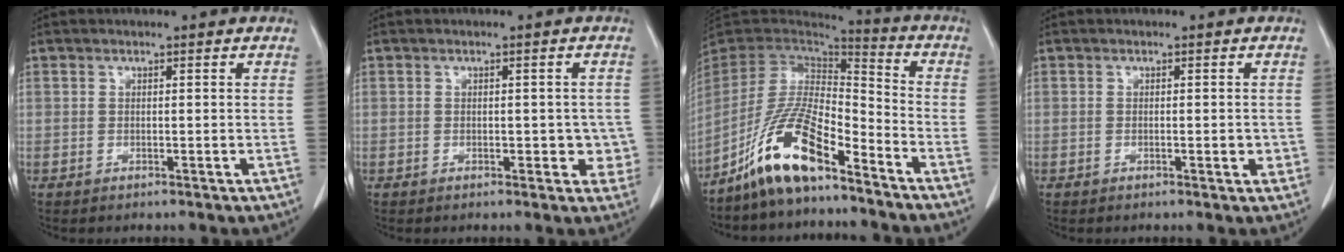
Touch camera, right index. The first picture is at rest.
{"total": 3.9, "force": [-0.9, 2.2, 3.1], "torque": [-0.020, 0.009, -0.009]}
{"total": 13.6, "force": [-9.1, 3.0, 9.7], "torque": [-0.199, 0.002, -0.173]}
{"total": 1.8, "force": [-0.5, 0.7, 1.6], "torque": [-0.021, 0.001, -0.005]}